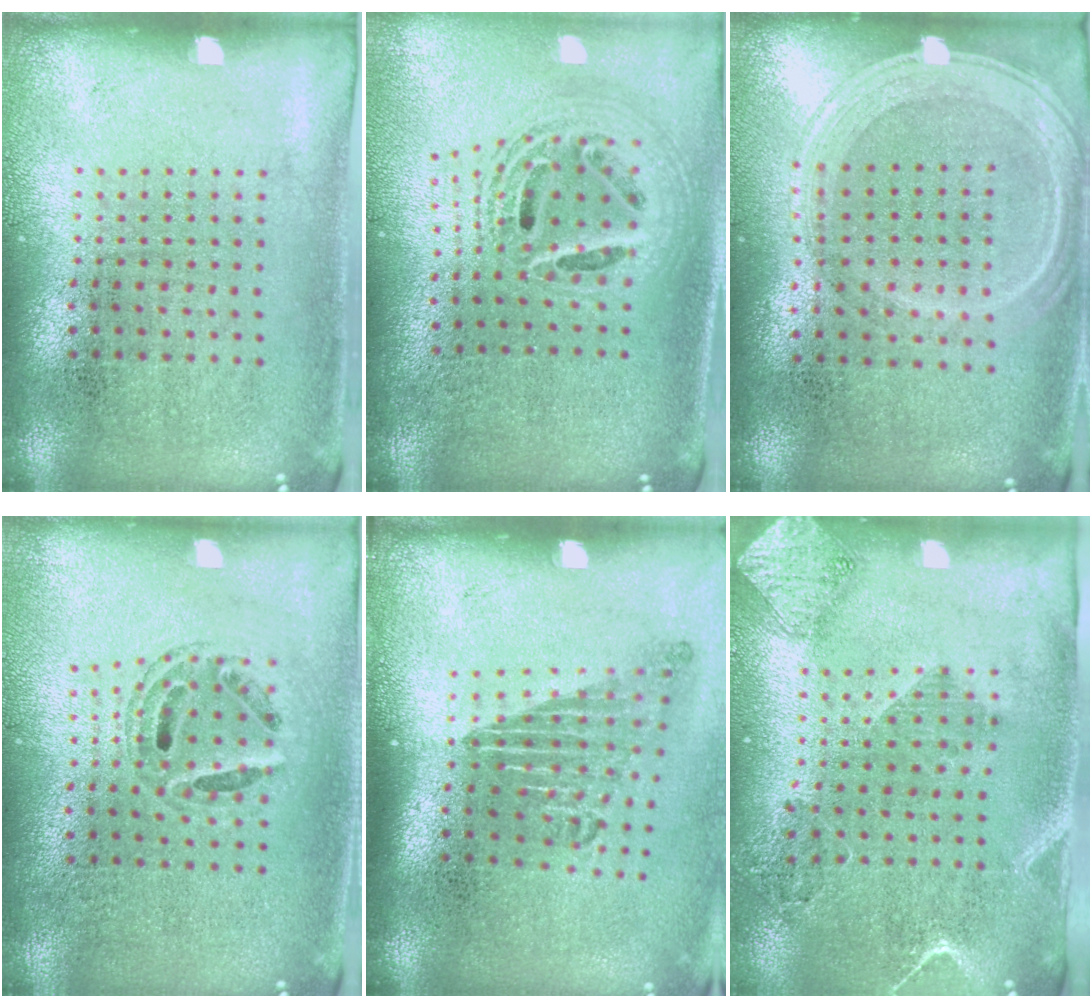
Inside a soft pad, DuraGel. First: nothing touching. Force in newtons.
{"total": 2.2, "press": 1.7, "slide": 1.4}
{"total": 1.2, "press": 1.1, "slide": 0.5}
{"total": 0.7, "press": 0.7, "slide": 0.3}
{"total": 1.8, "press": 1.3, "slide": 1.3}
{"total": 1.8, "press": 1.6, "slide": 0.8}